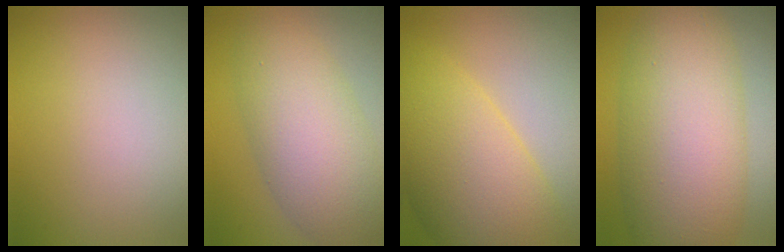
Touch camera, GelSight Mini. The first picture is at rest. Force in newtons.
{"total": 7.4, "press": 7.4, "slide": 0.3}
{"total": 10.1, "press": 10.1, "slide": 0.3}
{"total": 12.1, "press": 12.1, "slide": 0.1}